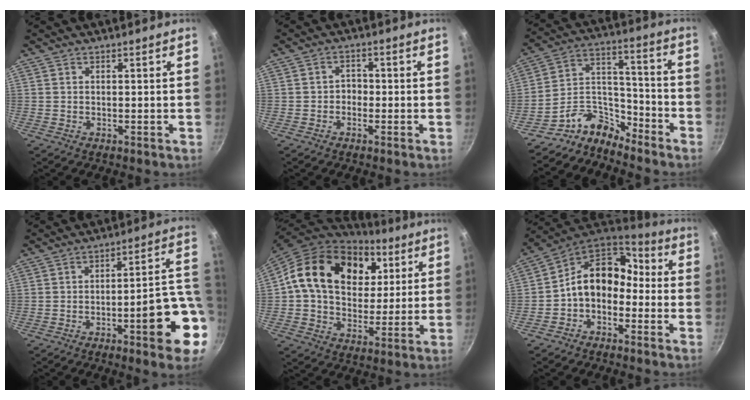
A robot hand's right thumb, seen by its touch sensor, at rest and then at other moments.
{"total": 2.1, "force": [-0.8, 1.8, 0.9], "torque": [0.001, 0.011, -0.017]}
{"total": 10.7, "force": [-9.3, 4.5, 2.7], "torque": [-0.027, 0.107, -0.193]}
{"total": 16.1, "force": [-4.8, 4.6, 14.6], "torque": [-0.154, 0.035, -0.065]}
{"total": 22.2, "force": [7.6, 15.9, 13.5], "torque": [-0.215, -0.004, 0.120]}
{"total": 12.1, "force": [-2.4, 9.1, 7.5], "torque": [-0.097, 0.065, -0.065]}